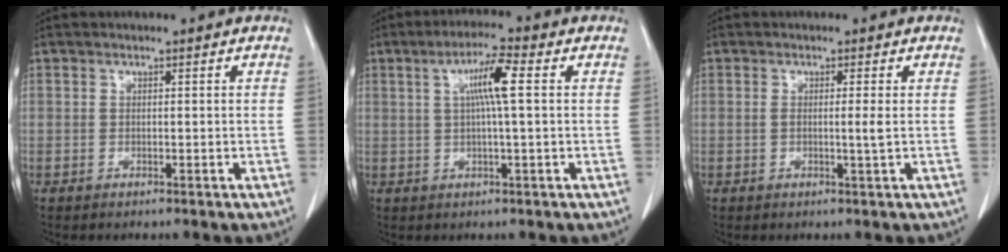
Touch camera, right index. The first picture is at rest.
{"total": 6.1, "force": [1.3, 0.0, 6.0], "torque": [-0.107, 0.008, 0.022]}
{"total": 1.8, "force": [-0.1, -0.5, 1.7], "torque": [-0.029, -0.003, -0.004]}